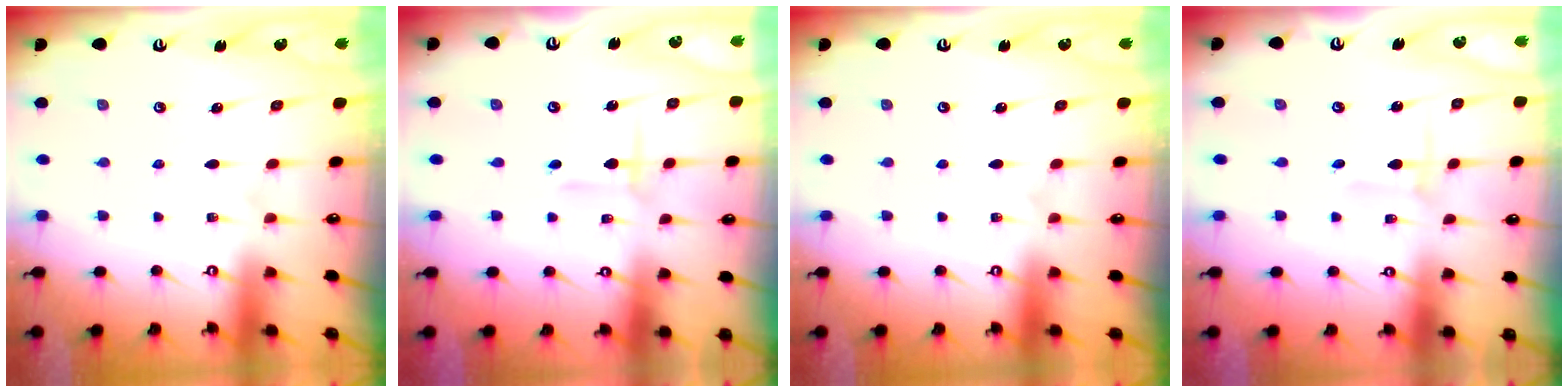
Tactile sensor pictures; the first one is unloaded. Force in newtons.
{"total": 2.6, "press": 2.6, "slide": 0.3}
{"total": 0.0}
{"total": 2.2, "press": 2.2, "slide": 0.2}